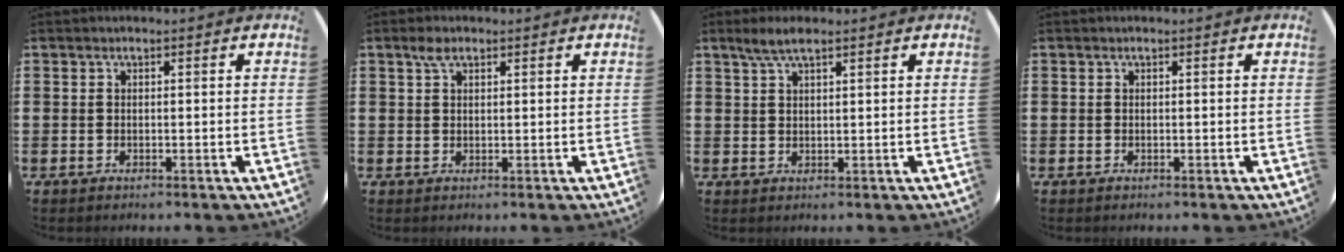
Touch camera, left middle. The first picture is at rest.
{"total": 1.9, "force": [1.2, 0.9, 1.2], "torque": [-0.018, 0.003, 0.020]}
{"total": 3.1, "force": [2.3, 0.7, 1.9], "torque": [-0.035, 0.002, 0.040]}
{"total": 0.0}